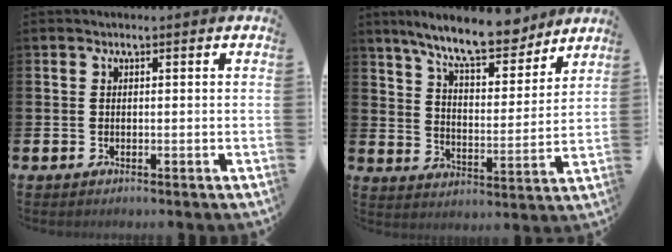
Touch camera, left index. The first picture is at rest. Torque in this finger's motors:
{"motor_torque": [0.64, -0.57, 1.05, 0.21]}